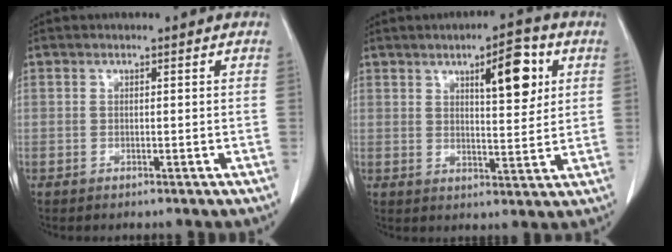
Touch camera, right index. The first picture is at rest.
{"total": 8.0, "force": [3.3, 2.2, 6.9], "torque": [-0.101, 0.004, 0.048]}